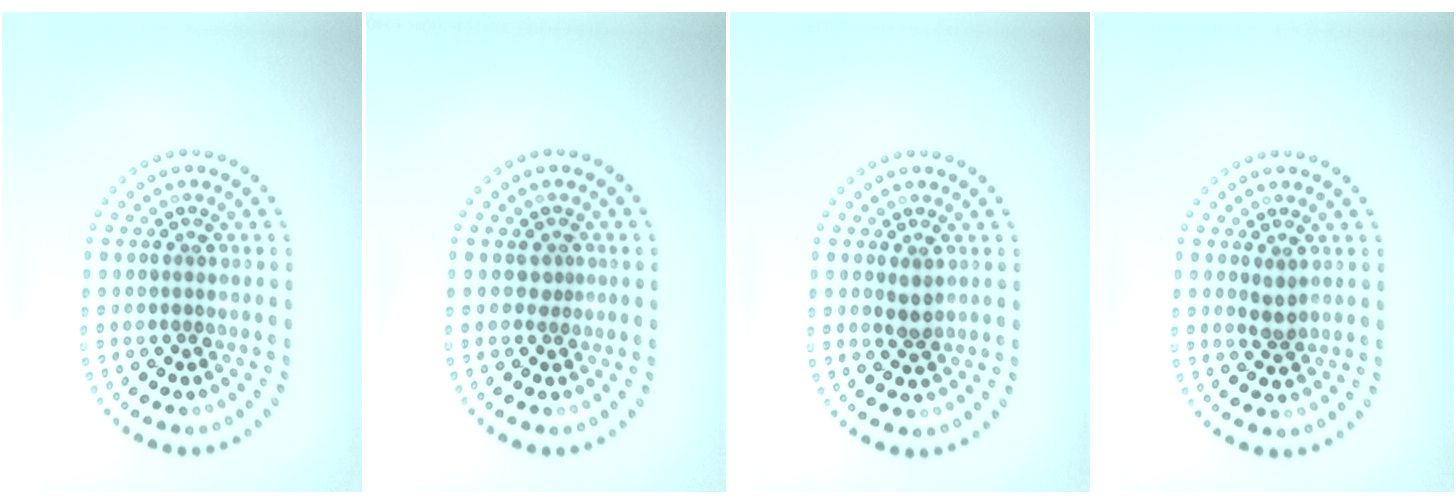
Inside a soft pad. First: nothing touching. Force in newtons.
{"total": 0.5, "press": 0.2, "slide": 0.5}
{"total": 1.4, "press": 1.4, "slide": 0.3}
{"total": 1.4, "press": 1.3, "slide": 0.4}